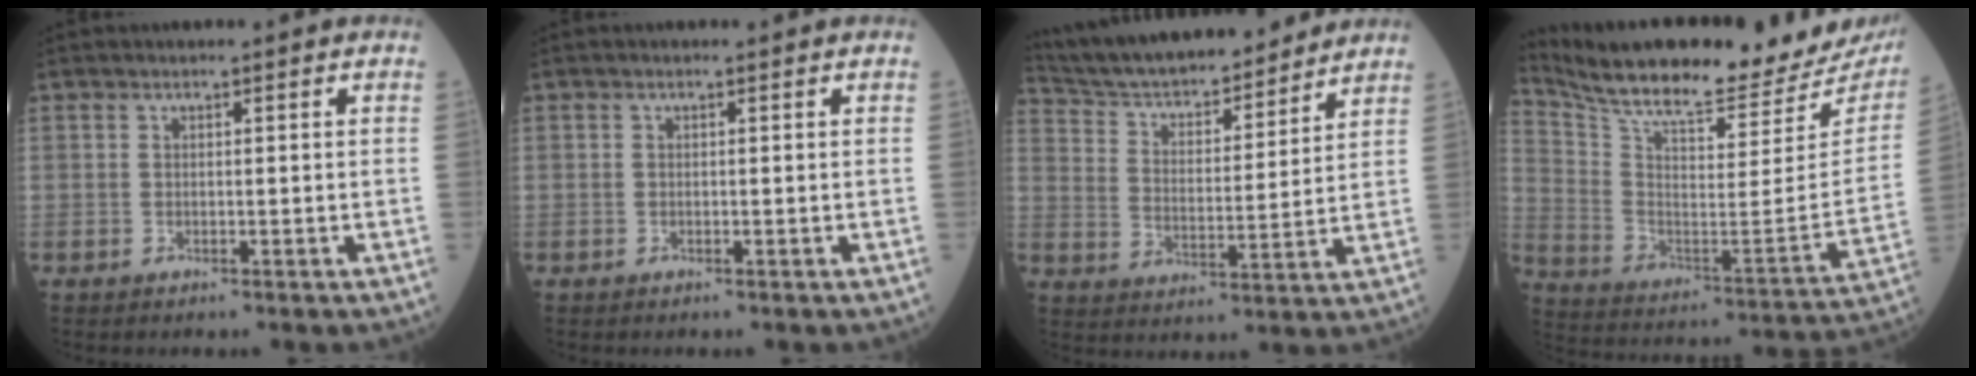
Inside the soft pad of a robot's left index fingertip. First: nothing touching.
{"total": 0.0}
{"total": 18.5, "force": [17.0, 3.1, 6.8], "torque": [-0.113, 0.008, 0.271]}
{"total": 27.9, "force": [25.1, 3.5, 11.7], "torque": [-0.210, -0.080, 0.354]}